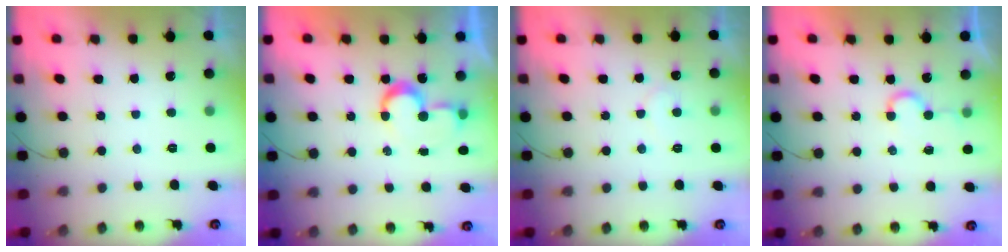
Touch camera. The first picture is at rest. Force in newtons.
{"total": 7.8, "press": 7.8, "slide": 0.2}
{"total": 5.0, "press": 5.0, "slide": 0.4}
{"total": 3.6, "press": 3.5, "slide": 0.3}